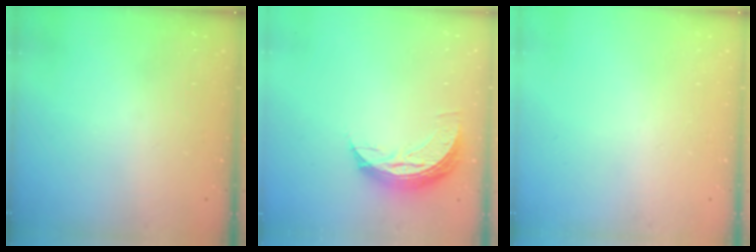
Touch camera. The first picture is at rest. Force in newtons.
{"total": 7.6, "press": 7.6, "slide": 0.7}
{"total": 0.0}